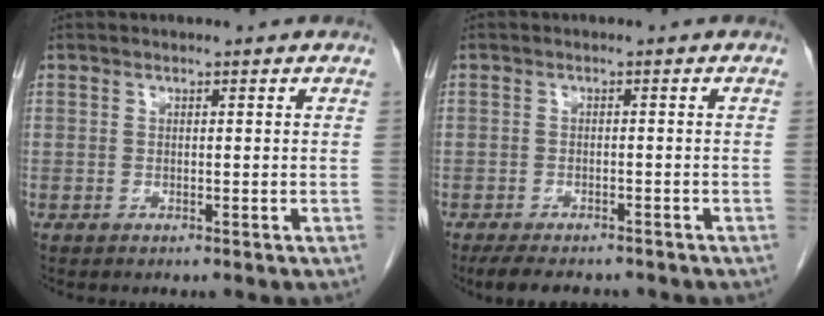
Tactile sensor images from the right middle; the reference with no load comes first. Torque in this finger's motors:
{"motor_torque": [0.69, -0.31, 0.14, 0.03]}